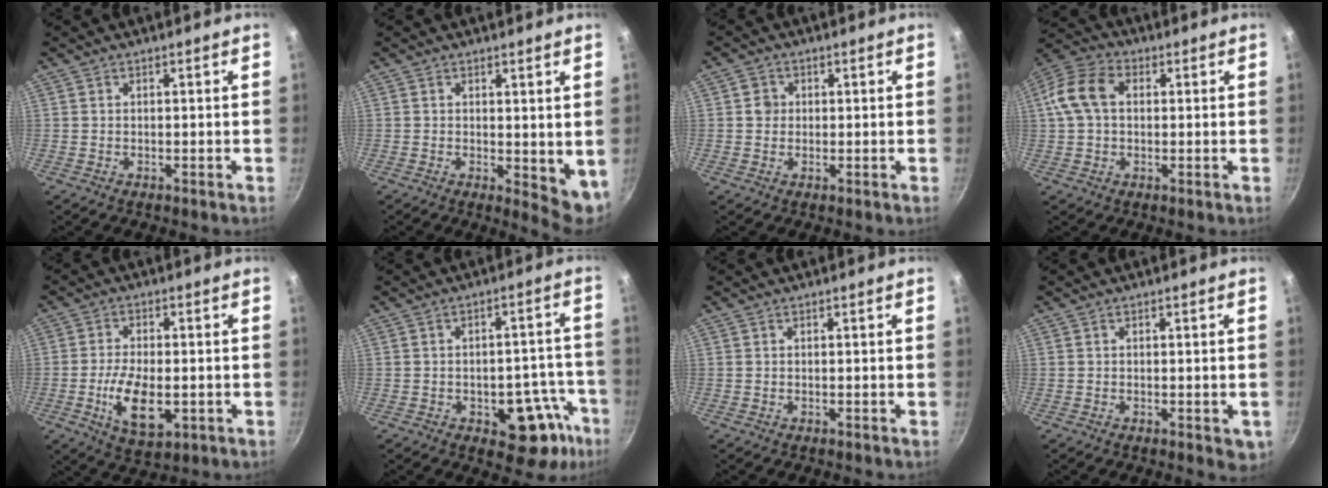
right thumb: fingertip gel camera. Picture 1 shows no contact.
{"total": 5.8, "force": [0.3, 2.3, 5.3], "torque": [-0.059, -0.015, 0.011]}
{"total": 2.6, "force": [0.3, 2.4, 0.9], "torque": [-0.003, 0.003, 0.005]}
{"total": 9.9, "force": [1.7, 6.9, 7.0], "torque": [-0.145, 0.030, 0.025]}
{"total": 9.7, "force": [-2.2, 4.7, 8.2], "torque": [-0.139, -0.004, -0.031]}
{"total": 11.6, "force": [-5.4, 5.9, 8.4], "torque": [-0.064, 0.047, -0.059]}
{"total": 0.0}
{"total": 2.8, "force": [-0.8, 1.2, 2.4], "torque": [-0.009, -0.002, -0.008]}